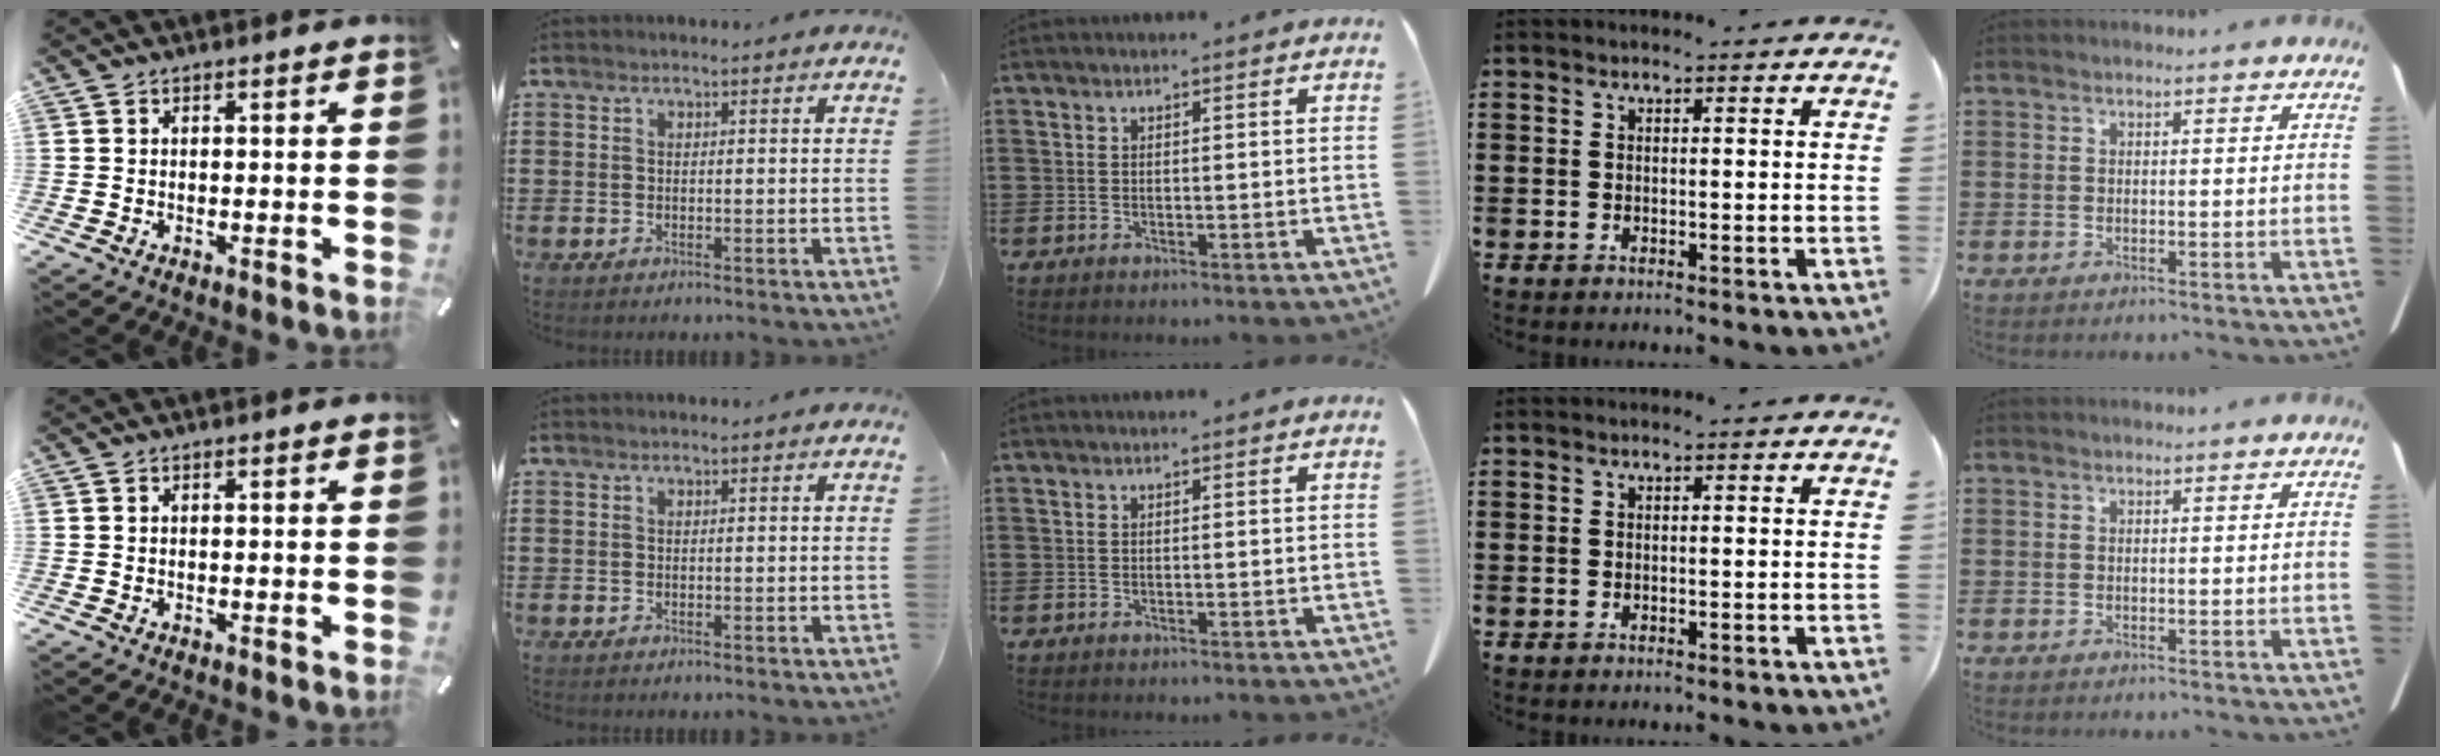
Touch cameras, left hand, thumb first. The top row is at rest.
{}